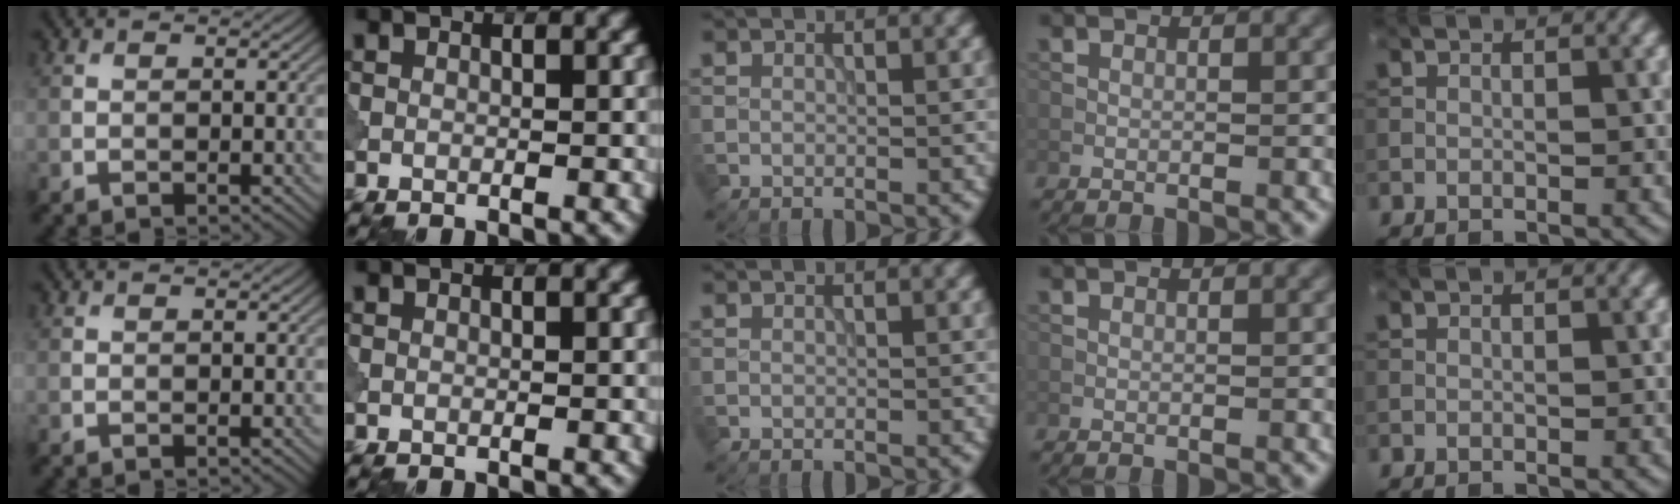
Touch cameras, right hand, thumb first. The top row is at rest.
{}